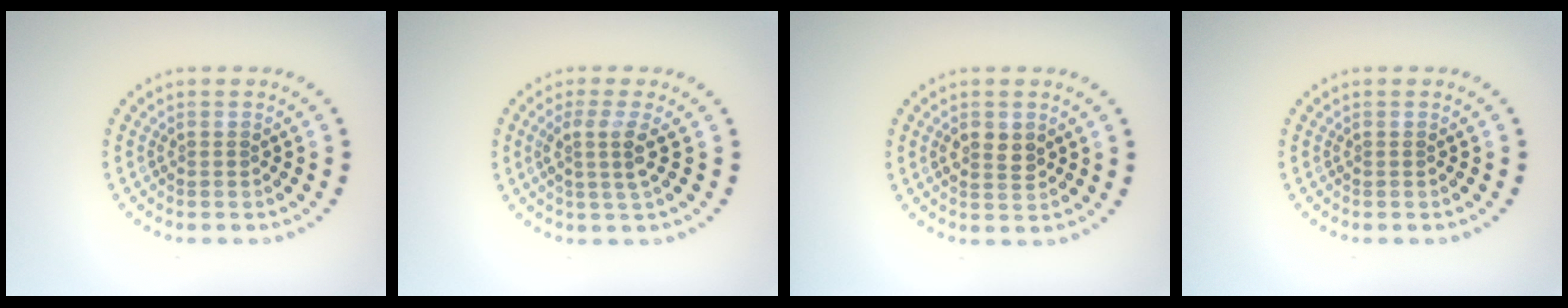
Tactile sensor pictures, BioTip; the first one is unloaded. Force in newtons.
{"total": 2.5, "press": 1.9, "slide": 1.5}
{"total": 2.1, "press": 2.1, "slide": 0.2}
{"total": 0.0}